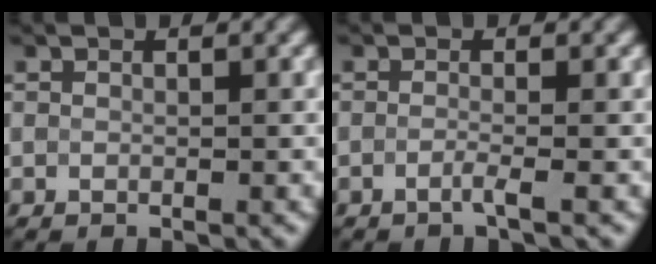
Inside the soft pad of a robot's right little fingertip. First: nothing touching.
{"total": 1.2, "force": [-1.1, -0.2, 0.3], "torque": [-0.004, -0.003, -0.024]}